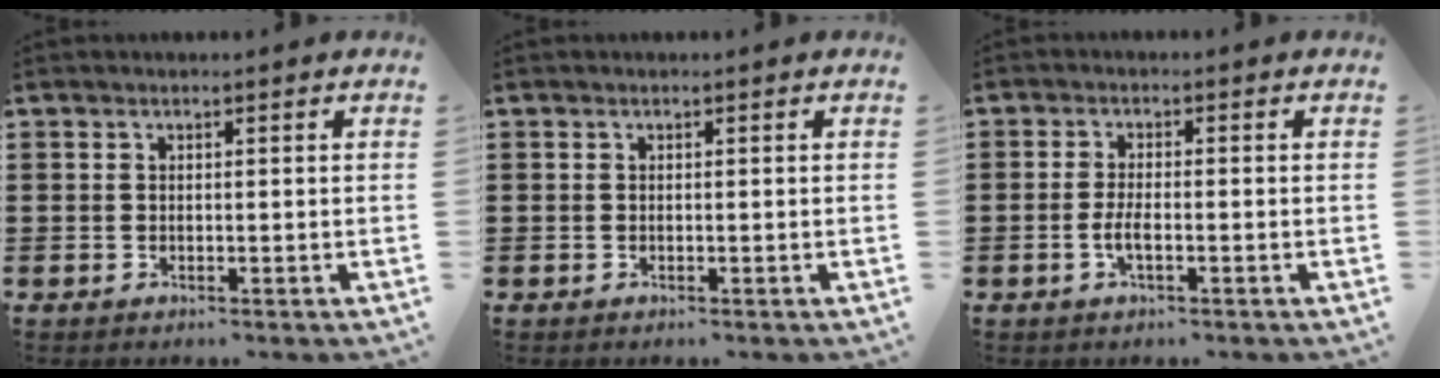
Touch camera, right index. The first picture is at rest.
{"total": 0.0}
{"total": 2.6, "force": [-0.9, 0.7, 2.4], "torque": [-0.051, -0.001, -0.018]}